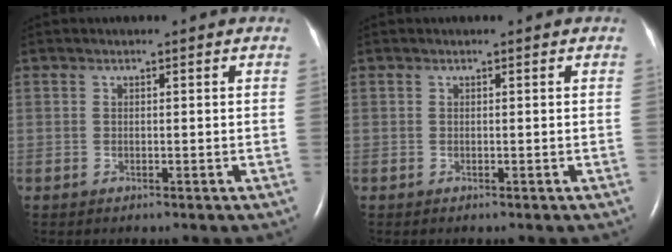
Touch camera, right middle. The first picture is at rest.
{"total": 0.0}